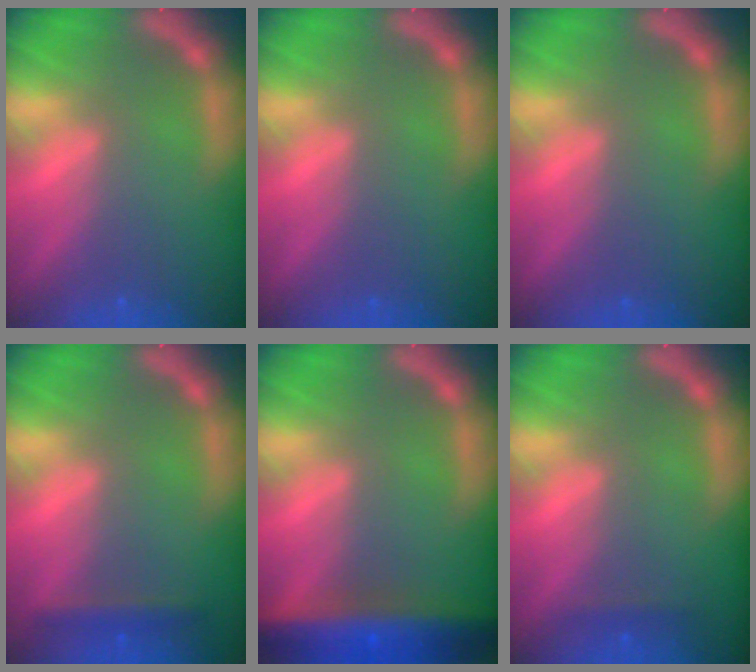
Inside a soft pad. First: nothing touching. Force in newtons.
{"total": 0.0}
{"total": 0.0}
{"total": 1.9}
{"total": 9.5}
{"total": 0.9}